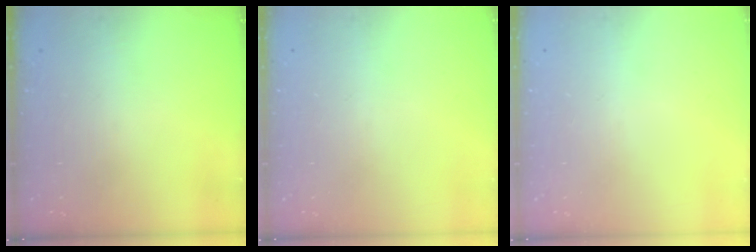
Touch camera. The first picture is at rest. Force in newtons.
{"total": 0.0}
{"total": 0.0}